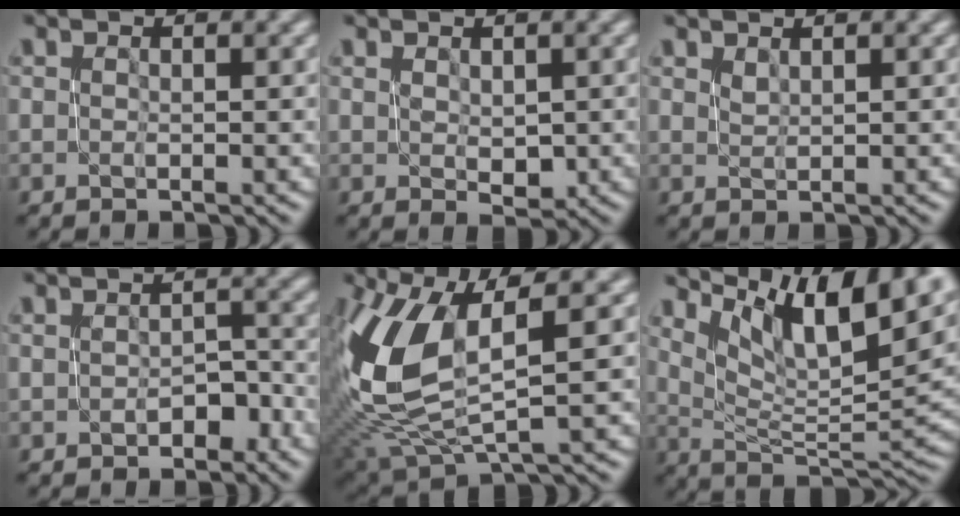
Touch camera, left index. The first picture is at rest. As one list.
[{"total": 1.0, "force": [0.5, 0.5, 0.7], "torque": [-0.012, -0.001, 0.015]}, {"total": 0.9, "force": [0.9, 0.1, 0.0], "torque": [0.004, 0.002, 0.015]}, {"total": 1.4, "force": [-0.9, 0.7, 0.9], "torque": [-0.010, 0.004, -0.010]}, {"total": 11.0, "force": [1.9, 5.1, 9.5], "torque": [-0.228, -0.012, 0.044]}, {"total": 11.8, "force": [7.7, 3.3, 8.4], "torque": [-0.143, 0.014, 0.145]}]